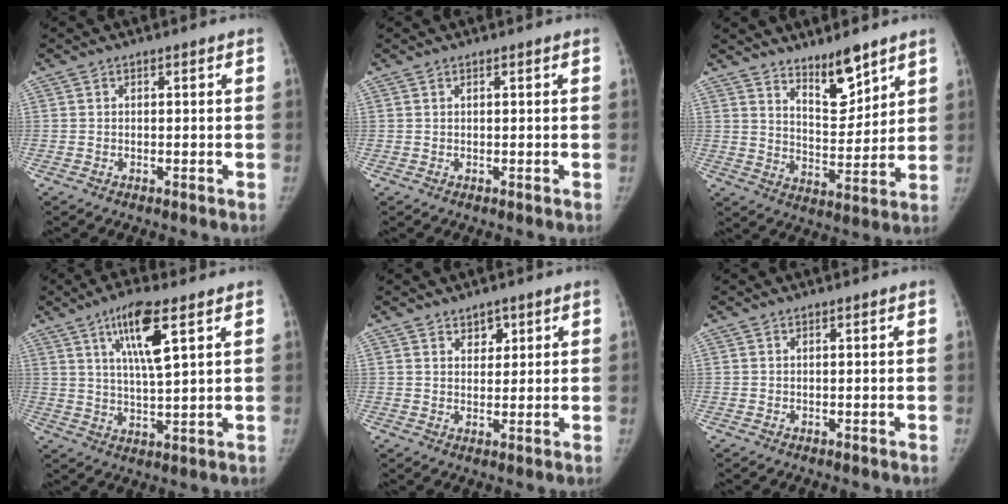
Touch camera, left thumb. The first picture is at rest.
{"total": 0.0}
{"total": 9.3, "force": [7.0, 3.0, 5.4], "torque": [-0.067, -0.065, 0.128]}
{"total": 10.0, "force": [4.8, 1.9, 8.6], "torque": [-0.156, -0.023, 0.092]}
{"total": 3.1, "force": [2.0, 2.0, 1.3], "torque": [0.001, -0.014, 0.034]}
{"total": 0.0}